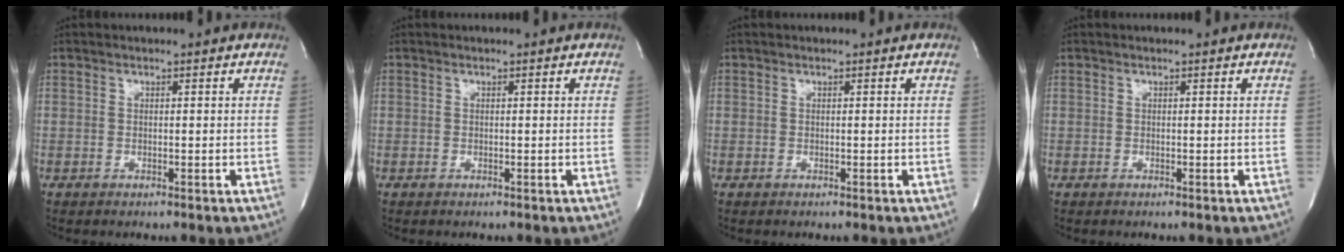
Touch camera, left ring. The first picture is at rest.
{"total": 0.0}
{"total": 0.0}
{"total": 0.0}